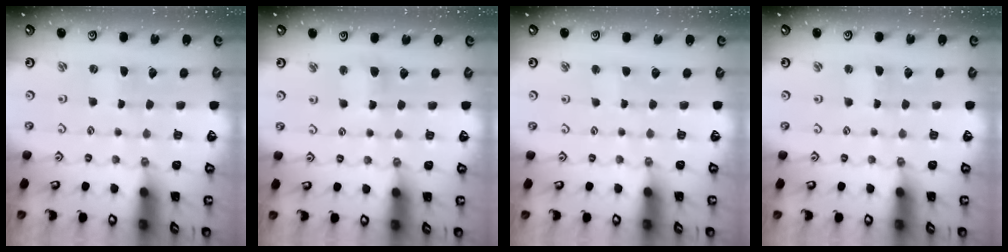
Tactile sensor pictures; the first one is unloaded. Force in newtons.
{"total": 6.4, "press": 6.3, "slide": 0.8}
{"total": 1.7, "press": 1.7, "slide": 0.1}
{"total": 0.9, "press": 0.9, "slide": 0.1}